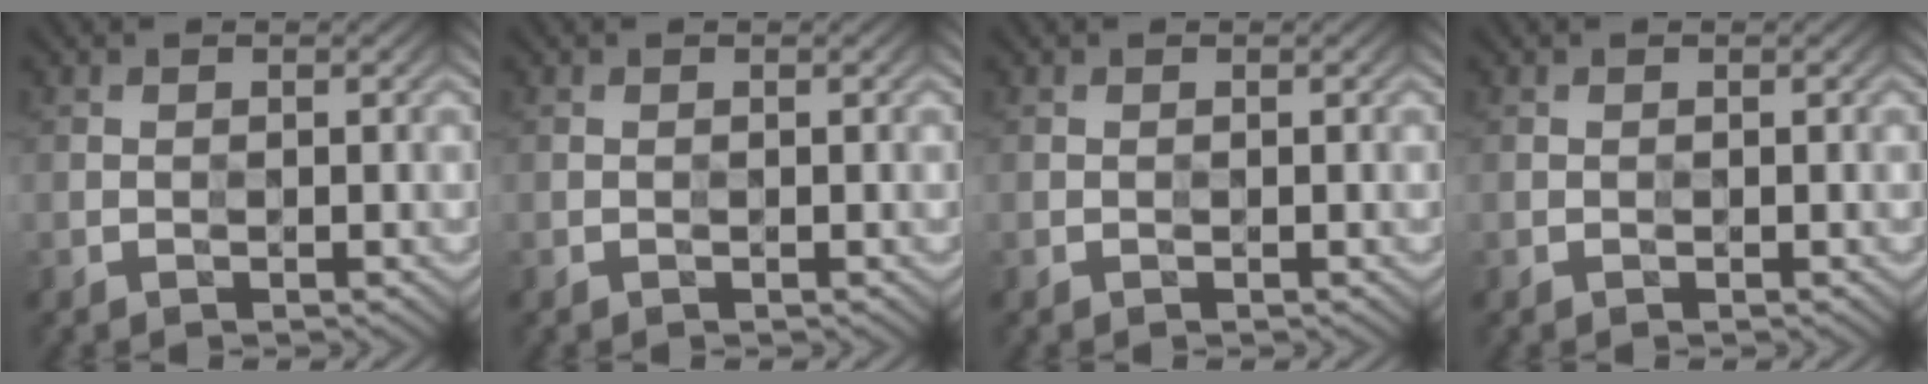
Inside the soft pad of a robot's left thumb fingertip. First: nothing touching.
{"total": 0.0}
{"total": 0.0}
{"total": 0.0}